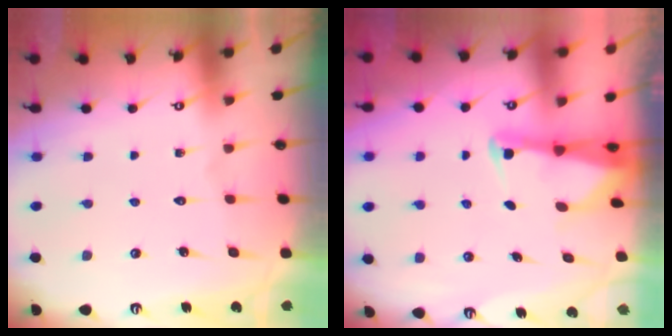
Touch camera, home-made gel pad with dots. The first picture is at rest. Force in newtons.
{"total": 2.6, "press": 2.6, "slide": 0.3}